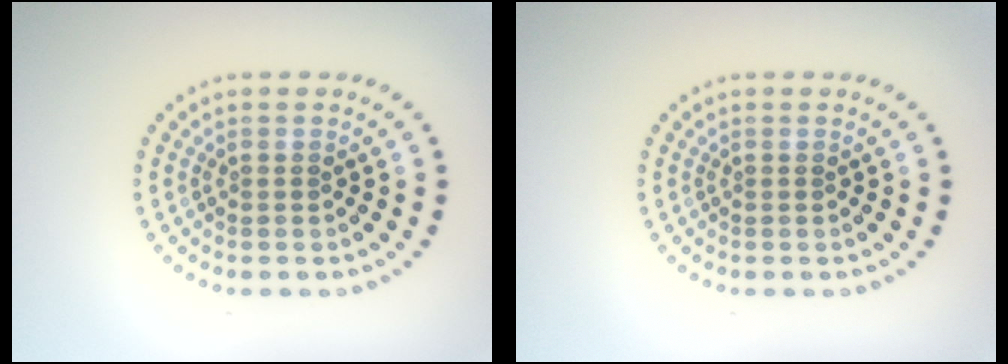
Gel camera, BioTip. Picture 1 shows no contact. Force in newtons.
{"total": 0.0}